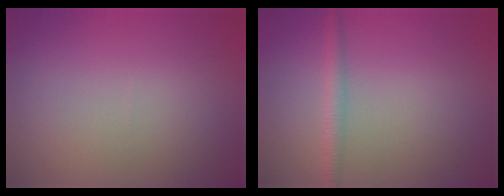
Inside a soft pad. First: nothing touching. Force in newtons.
{"total": 1.8, "press": 1.8, "slide": 0.0}